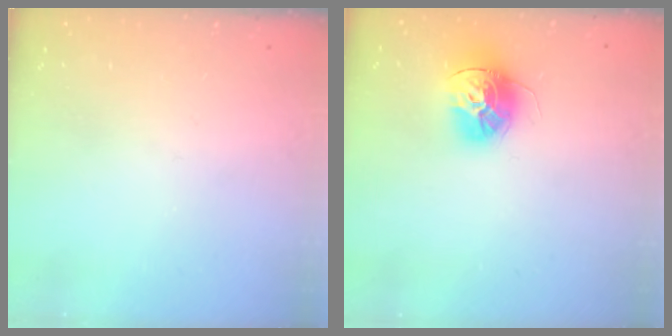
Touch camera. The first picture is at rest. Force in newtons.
{"total": 14.9, "press": 14.8, "slide": 1.3}